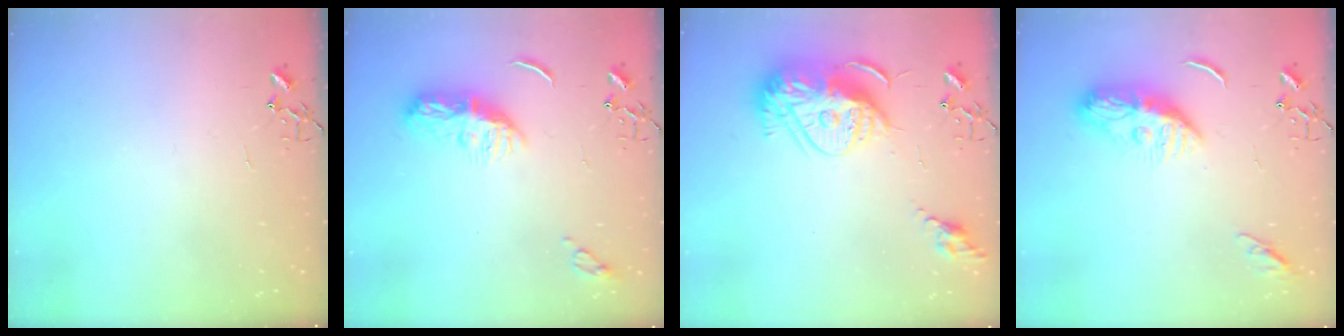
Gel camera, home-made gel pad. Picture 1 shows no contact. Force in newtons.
{"total": 9.9, "press": 9.9, "slide": 0.5}
{"total": 16.1, "press": 16.0, "slide": 1.7}
{"total": 10.4, "press": 10.4, "slide": 1.2}